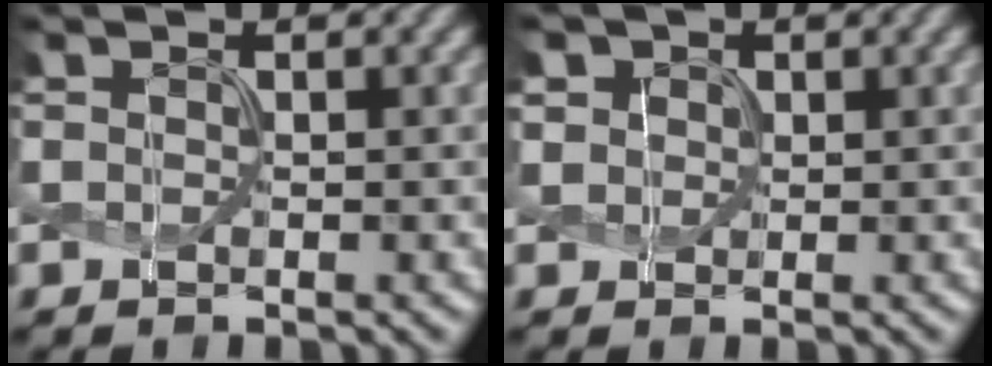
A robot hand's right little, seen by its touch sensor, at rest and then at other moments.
{"total": 1.9, "force": [0.7, 1.7, 0.5], "torque": [-0.015, -0.004, 0.020]}